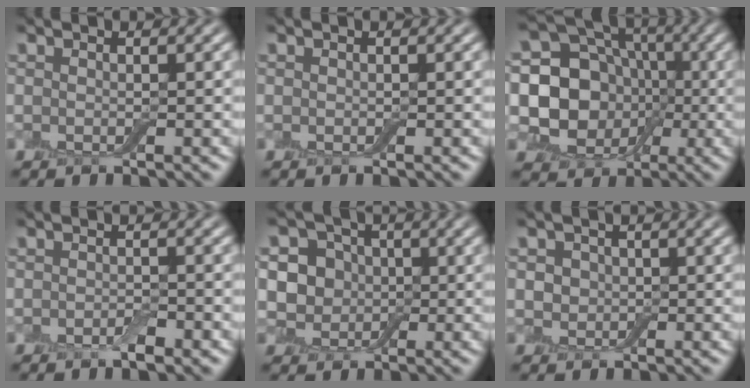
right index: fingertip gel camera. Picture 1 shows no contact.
{"total": 0.0}
{"total": 13.3, "force": [-0.2, 11.8, 6.1], "torque": [-0.126, 0.021, -0.031]}
{"total": 1.5, "force": [-0.8, 0.6, 1.1], "torque": [-0.018, -0.003, -0.014]}
{"total": 5.1, "force": [0.4, 4.6, 2.2], "torque": [-0.026, 0.012, -0.016]}
{"total": 2.4, "force": [0.6, 2.1, 1.0], "torque": [-0.015, 0.006, 0.002]}